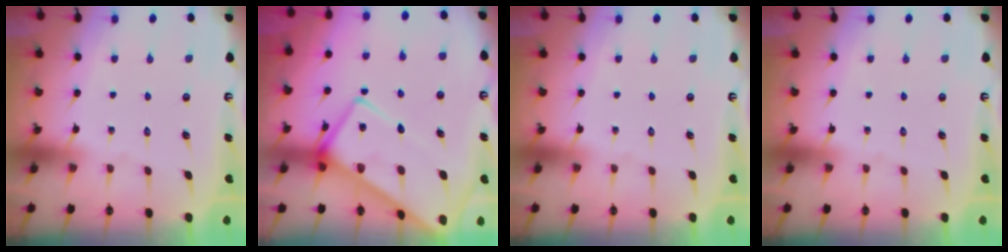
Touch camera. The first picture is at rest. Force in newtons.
{"total": 16.2, "press": 16.1, "slide": 1.6}
{"total": 0.0}
{"total": 0.0}